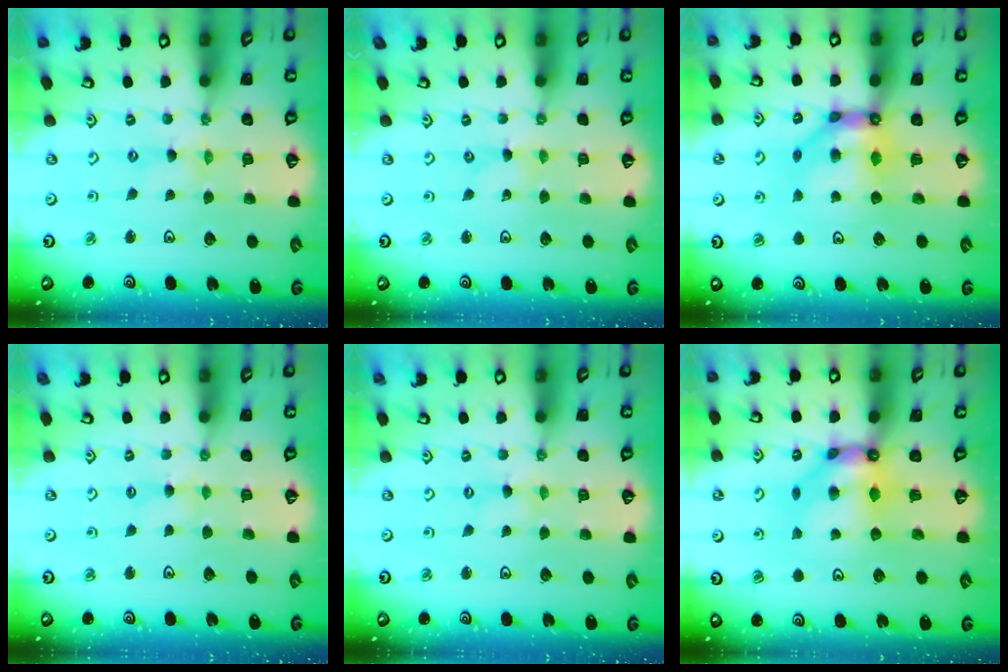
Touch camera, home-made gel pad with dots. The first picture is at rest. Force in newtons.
{"total": 0.0}
{"total": 9.0, "press": 9.0, "slide": 0.8}
{"total": 1.9, "press": 1.8, "slide": 0.4}
{"total": 0.0}
{"total": 9.4, "press": 9.4, "slide": 0.6}